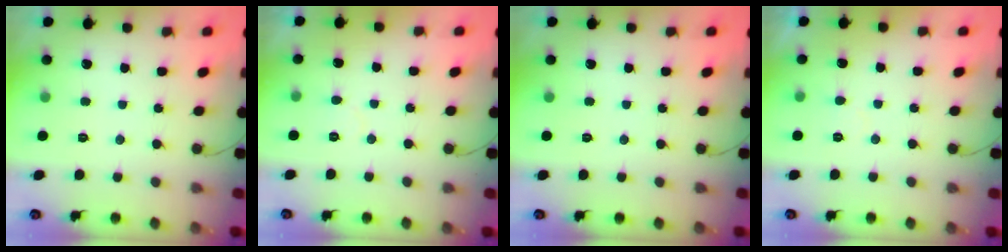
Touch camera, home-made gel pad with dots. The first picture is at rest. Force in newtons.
{"total": 3.6, "press": 3.6, "slide": 0.4}
{"total": 0.0}
{"total": 3.3, "press": 3.3, "slide": 0.2}